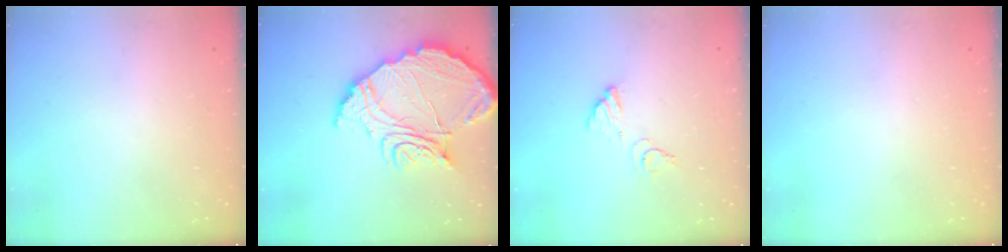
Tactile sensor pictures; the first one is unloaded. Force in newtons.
{"total": 19.5, "press": 19.4, "slide": 2.1}
{"total": 5.1, "press": 5.1, "slide": 0.3}
{"total": 0.0}